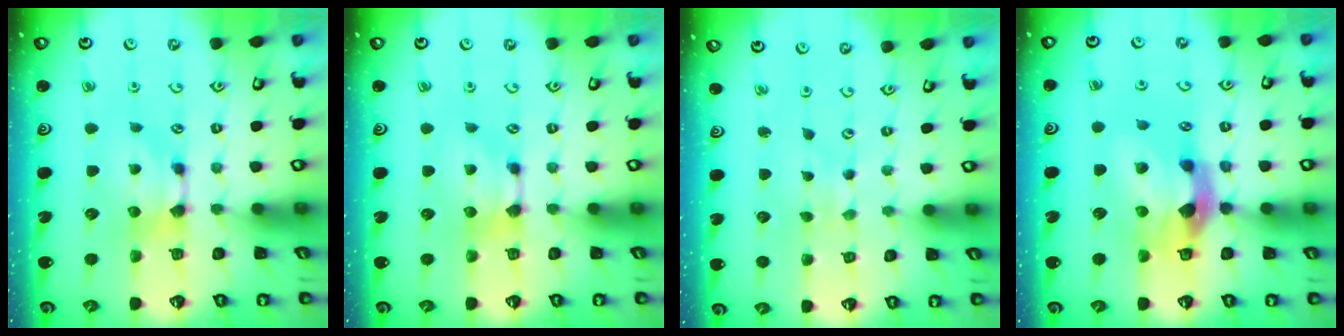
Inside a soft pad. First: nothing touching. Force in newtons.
{"total": 0.6, "press": 0.1, "slide": 0.6}
{"total": 4.6, "press": 4.6, "slide": 0.1}
{"total": 6.8, "press": 6.5, "slide": 1.9}